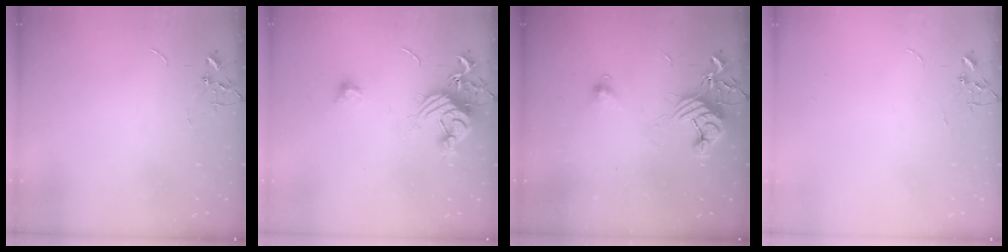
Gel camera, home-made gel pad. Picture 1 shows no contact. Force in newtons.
{"total": 13.9, "press": 13.8, "slide": 1.0}
{"total": 11.3, "press": 11.3, "slide": 0.9}
{"total": 0.0}